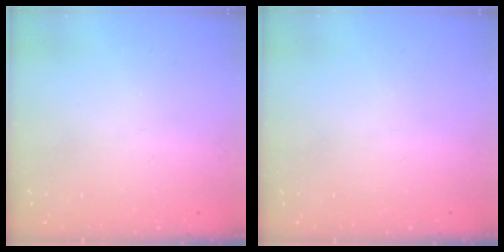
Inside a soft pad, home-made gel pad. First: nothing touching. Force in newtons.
{"total": 0.0}